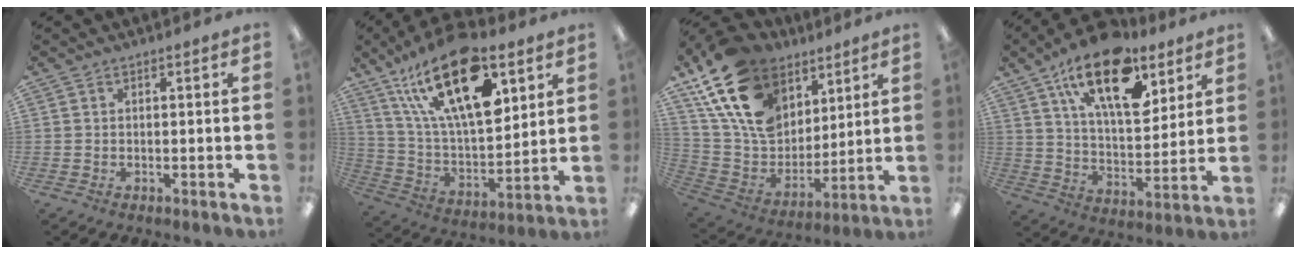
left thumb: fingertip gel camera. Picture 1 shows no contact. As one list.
[{"total": 26.0, "force": [13.9, 11.2, 18.8], "torque": [-0.349, -0.065, 0.235]}, {"total": 21.4, "force": [12.2, 14.0, 10.6], "torque": [-0.219, -0.057, 0.229]}, {"total": 21.1, "force": [12.7, 9.7, 13.8], "torque": [-0.221, -0.061, 0.218]}]